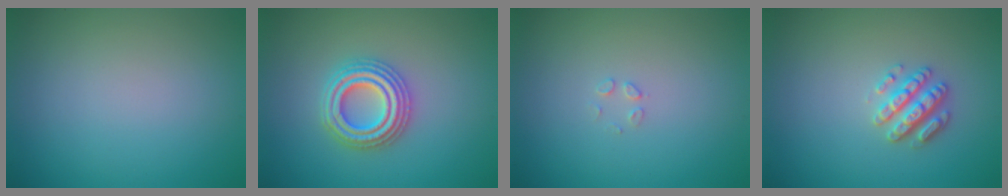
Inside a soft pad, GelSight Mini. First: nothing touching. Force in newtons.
{"total": 4.3, "press": 4.3, "slide": 0.7}
{"total": 0.8, "press": 0.8, "slide": 0.0}
{"total": 2.8, "press": 2.7, "slide": 0.6}